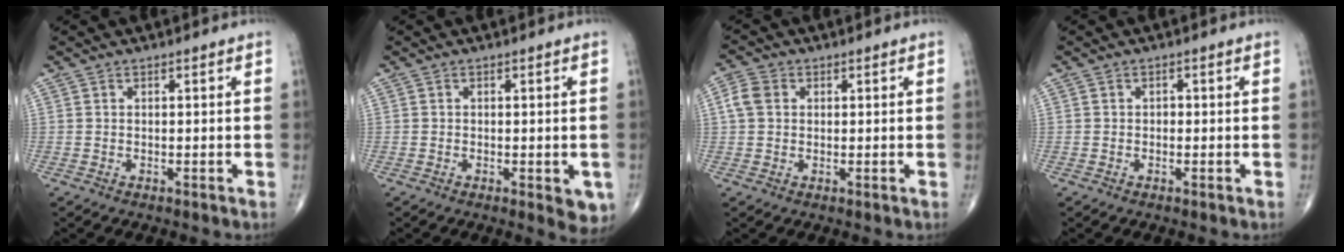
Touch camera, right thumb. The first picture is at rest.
{"total": 4.3, "force": [-1.4, 1.7, 3.7], "torque": [-0.026, -0.006, -0.018]}
{"total": 4.0, "force": [0.7, 3.2, 2.3], "torque": [-0.048, 0.011, 0.010]}
{"total": 0.6, "force": [-0.2, 0.4, 0.3], "torque": [0.003, 0.003, -0.008]}